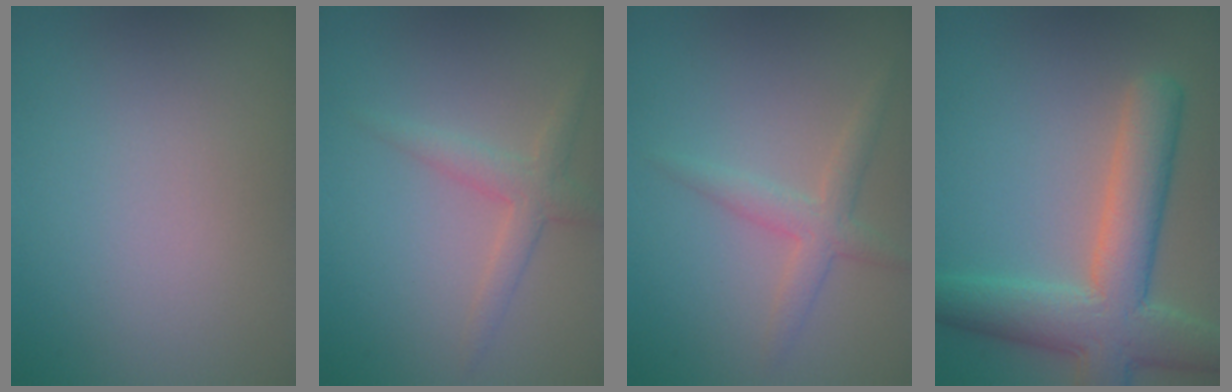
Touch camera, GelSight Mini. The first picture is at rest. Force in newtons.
{"total": 2.4, "press": 2.4, "slide": 0.1}
{"total": 2.5, "press": 2.5, "slide": 0.0}
{"total": 7.7, "press": 7.7, "slide": 0.4}